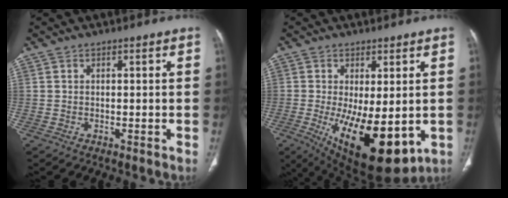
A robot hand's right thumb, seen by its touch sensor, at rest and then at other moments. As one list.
[{"total": 17.3, "force": [-3.8, 7.3, 15.1], "torque": [-0.231, -0.027, -0.030]}]